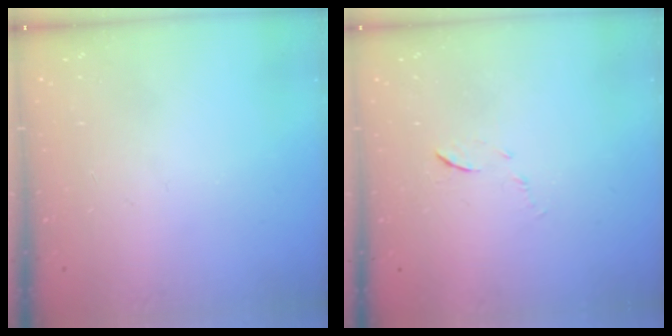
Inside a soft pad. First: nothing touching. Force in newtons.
{"total": 5.3, "press": 5.2, "slide": 0.4}